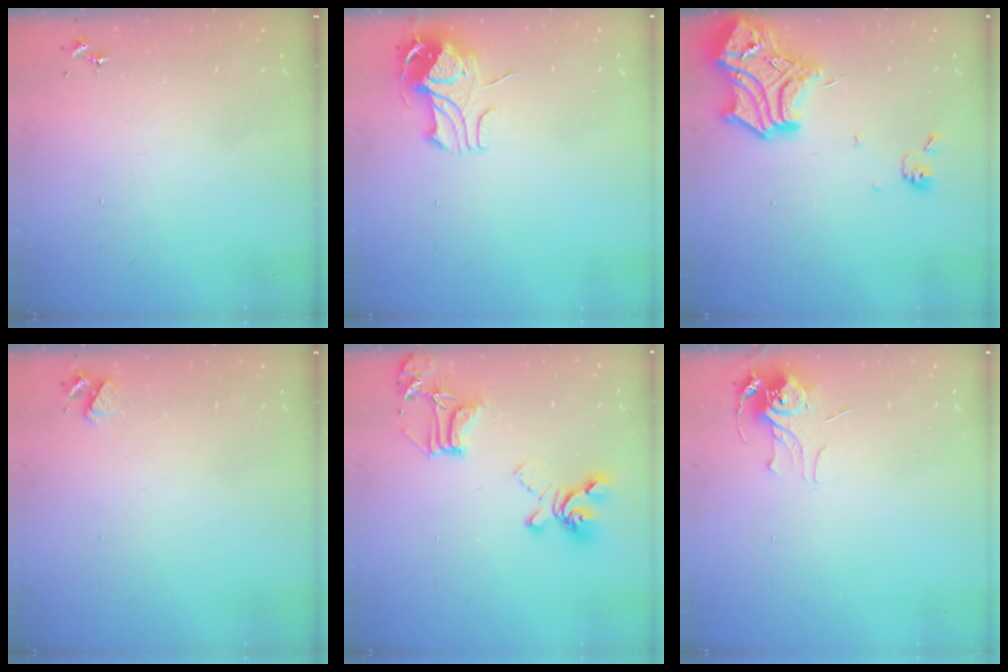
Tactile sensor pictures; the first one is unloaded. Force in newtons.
{"total": 10.0, "press": 9.9, "slide": 0.6}
{"total": 19.1, "press": 19.0, "slide": 1.6}
{"total": 4.1, "press": 4.0, "slide": 0.6}
{"total": 17.0, "press": 17.0, "slide": 1.4}
{"total": 7.8, "press": 7.7, "slide": 0.7}